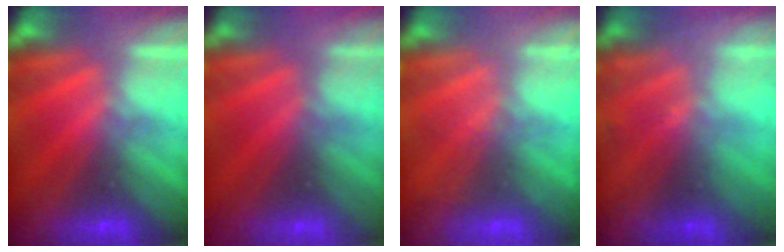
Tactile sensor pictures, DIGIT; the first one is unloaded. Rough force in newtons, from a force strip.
{"total": 2.9}
{"total": 1.9}
{"total": 1.8}